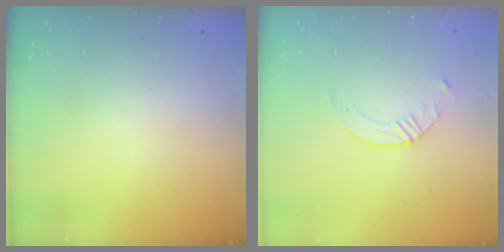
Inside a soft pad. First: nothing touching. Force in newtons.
{"total": 4.9, "press": 4.8, "slide": 0.5}